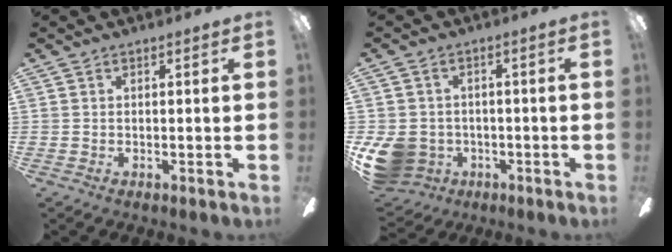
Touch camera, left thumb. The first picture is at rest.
{"total": 9.1, "force": [-3.1, 7.7, 3.6], "torque": [-0.089, 0.015, -0.056]}